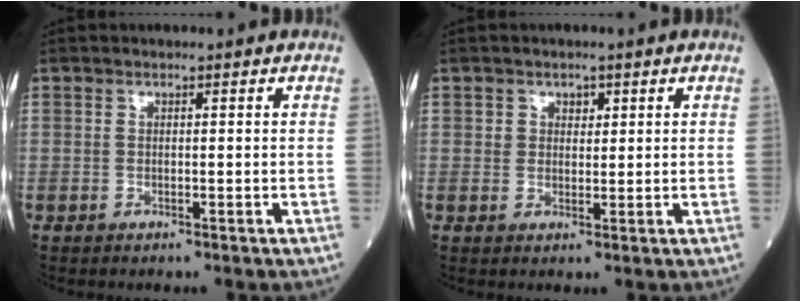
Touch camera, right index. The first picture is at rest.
{"total": 2.0, "force": [1.0, 1.6, 0.8], "torque": [-0.007, -0.001, 0.014]}